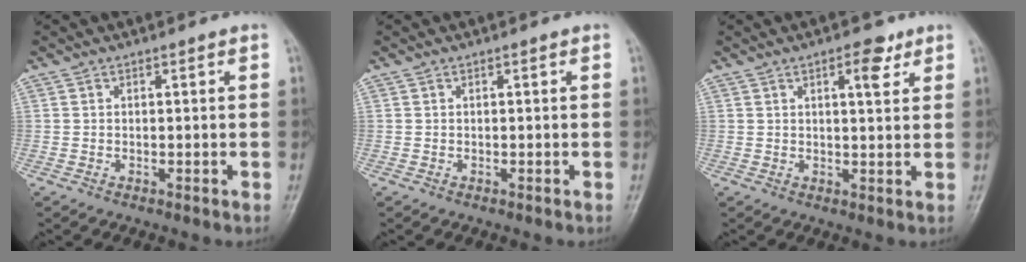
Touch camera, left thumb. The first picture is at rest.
{"total": 0.0}
{"total": 4.7, "force": [2.5, 1.8, 3.5], "torque": [-0.039, -0.011, 0.033]}